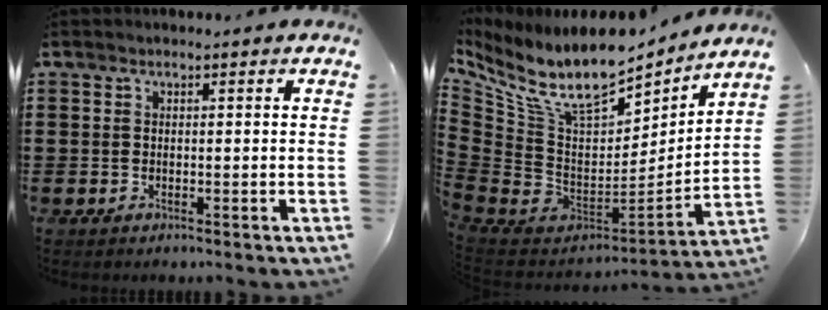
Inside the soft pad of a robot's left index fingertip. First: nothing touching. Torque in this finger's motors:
{"motor_torque": [2.14, 0.00, 0.87, 0.21]}